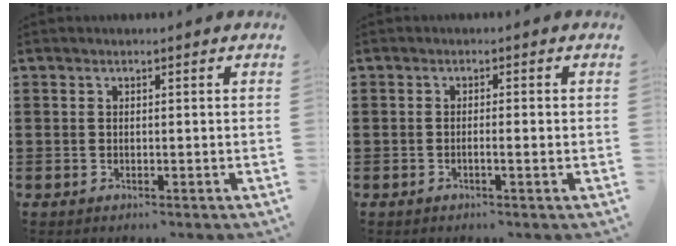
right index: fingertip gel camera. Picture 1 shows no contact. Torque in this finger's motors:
{"motor_torque": [-0.21, 0.45, -0.06, 0.00]}